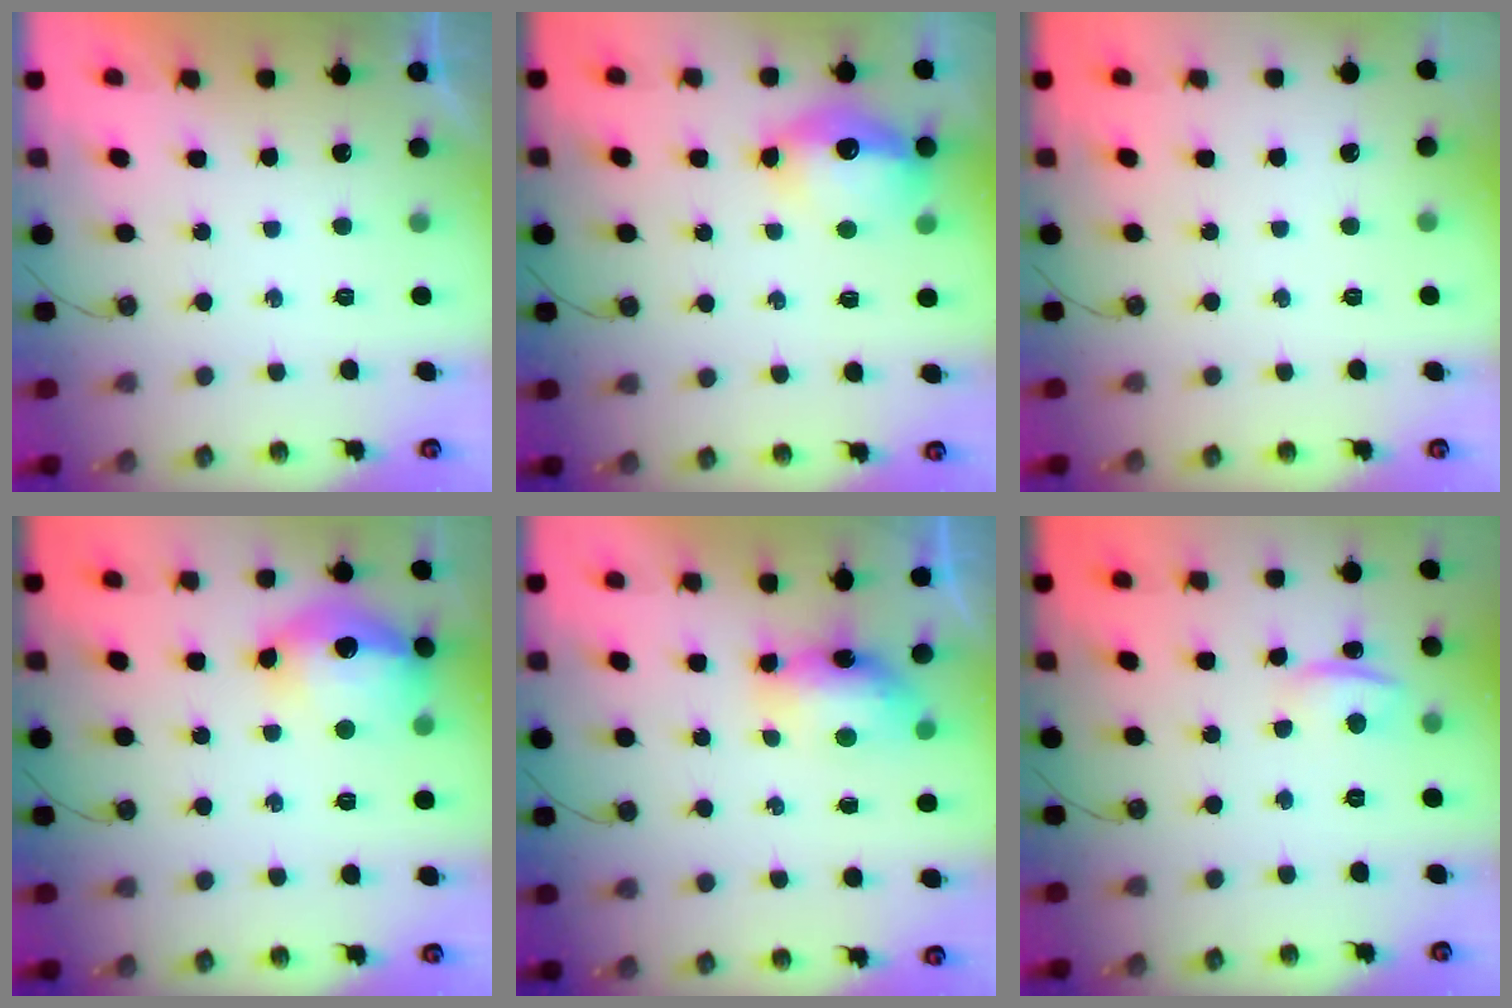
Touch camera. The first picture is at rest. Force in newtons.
{"total": 12.7, "press": 12.7, "slide": 1.0}
{"total": 0.0}
{"total": 17.5, "press": 17.4, "slide": 1.5}
{"total": 7.8, "press": 7.7, "slide": 1.1}
{"total": 1.6, "press": 1.4, "slide": 0.7}